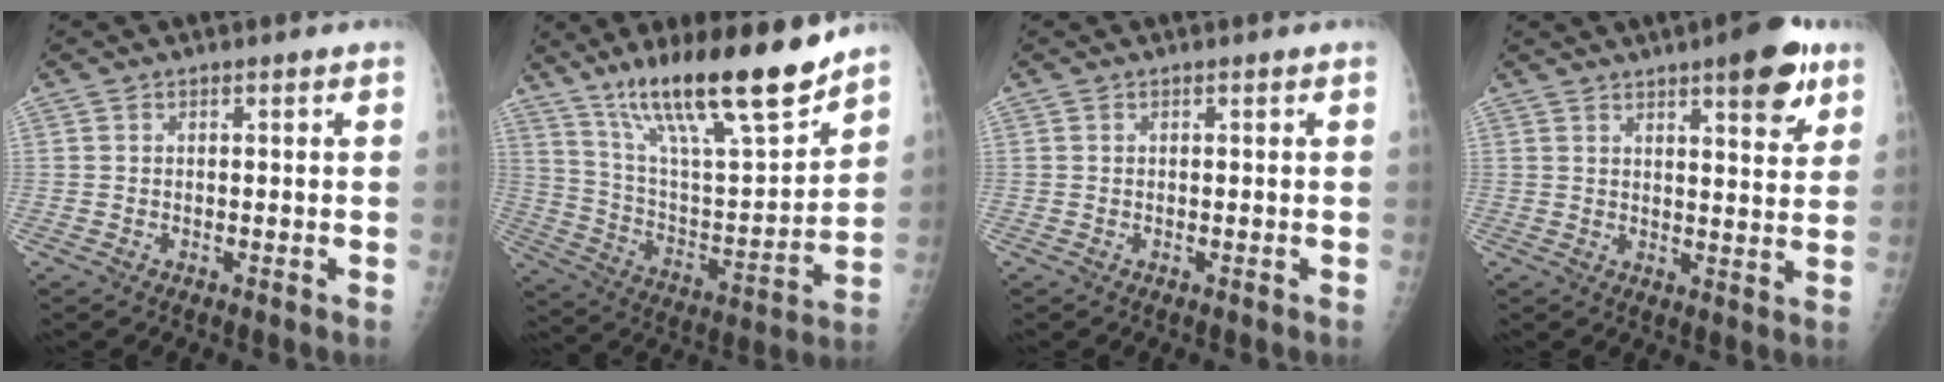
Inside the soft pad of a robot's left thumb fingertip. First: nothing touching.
{"total": 22.6, "force": [16.6, 3.9, 14.8], "torque": [-0.227, -0.077, 0.291]}
{"total": 0.0}
{"total": 10.2, "force": [5.9, 2.8, 7.8], "torque": [-0.083, -0.027, 0.075]}